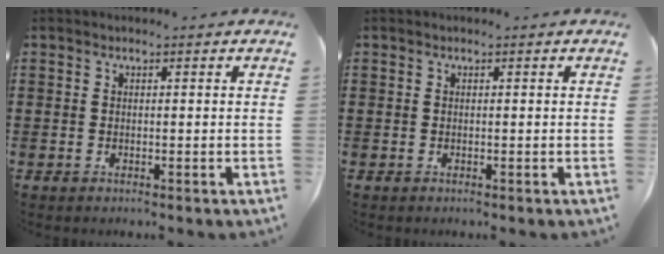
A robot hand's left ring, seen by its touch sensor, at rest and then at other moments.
{"total": 0.0}